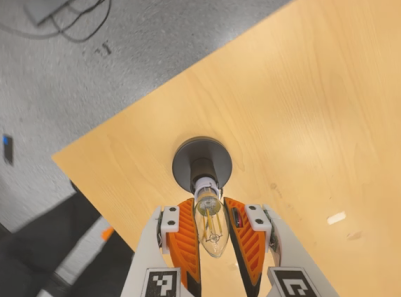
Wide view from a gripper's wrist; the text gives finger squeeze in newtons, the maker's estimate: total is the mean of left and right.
{"total": 11.8, "left": 11.3, "right": 12.3}